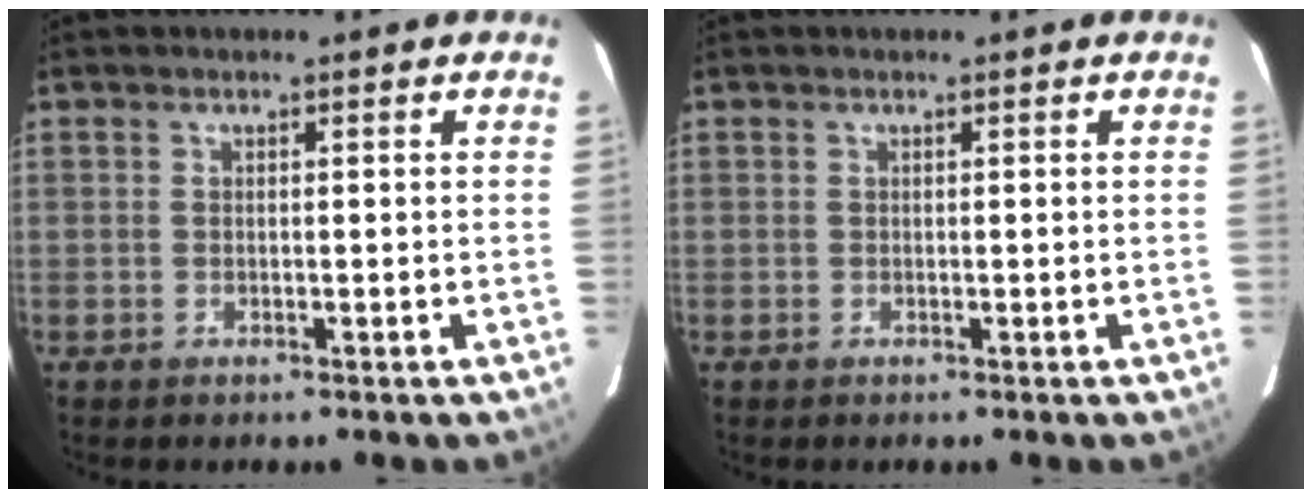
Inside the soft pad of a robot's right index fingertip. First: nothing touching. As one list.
[{"total": 0.0}]